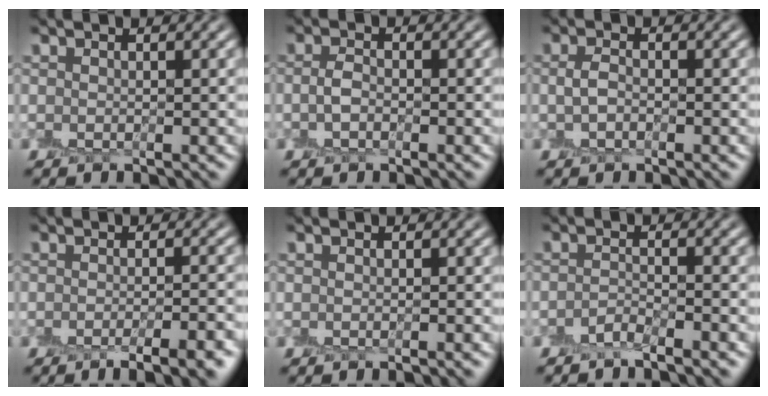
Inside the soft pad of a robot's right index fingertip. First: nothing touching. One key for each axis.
{"total": 1.2, "fx": -0.3, "fy": 0.6, "fz": 0.9, "tx": -0.024, "ty": 0.005, "tz": -0.009}
{"total": 1.1, "fx": -0.1, "fy": 0.6, "fz": 0.9, "tx": -0.025, "ty": 0.003, "tz": -0.003}
{"total": 5.4, "fx": -3.5, "fy": 1.3, "fz": 3.9, "tx": -0.042, "ty": -0.002, "tz": -0.042}
{"total": 0.6, "fx": -0.5, "fy": -0.3, "fz": 0.3, "tx": -0.003, "ty": -0.005, "tz": -0.008}
{"total": 1.7, "fx": -1.5, "fy": -0.1, "fz": 0.7, "tx": -0.015, "ty": -0.001, "tz": -0.035}